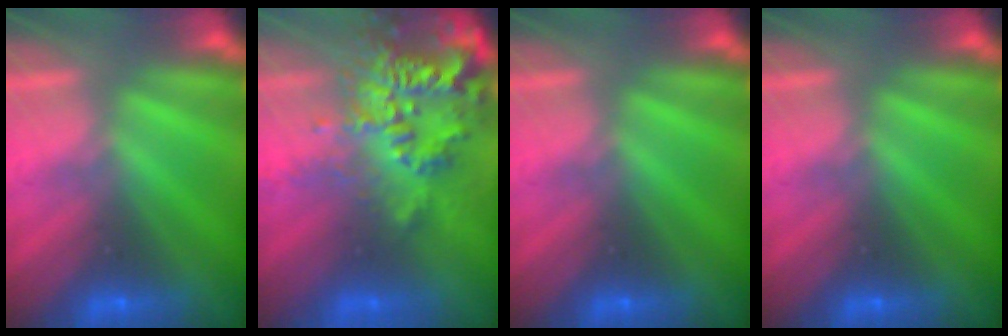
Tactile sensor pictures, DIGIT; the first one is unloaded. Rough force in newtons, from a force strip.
{"total": 8.3}
{"total": 0.0}
{"total": 0.0}